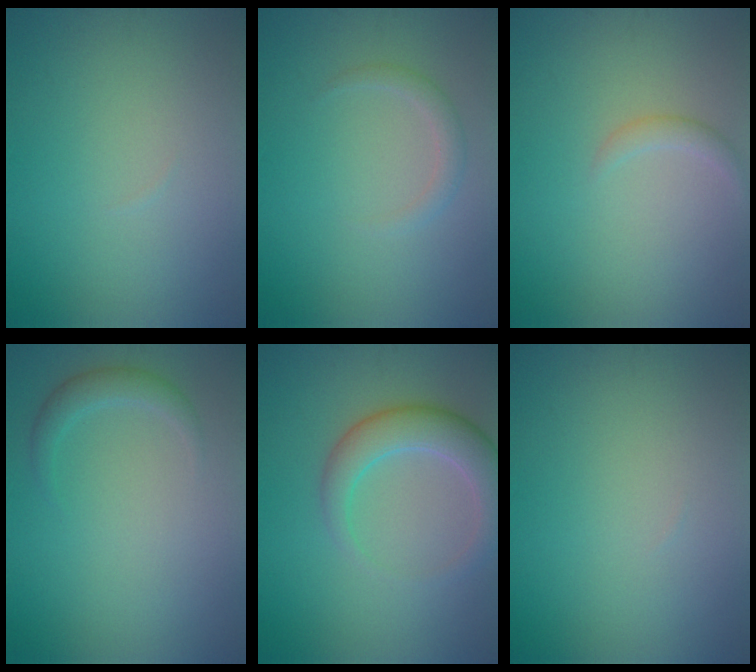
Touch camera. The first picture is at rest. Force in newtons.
{"total": 1.4, "press": 1.4, "slide": 0.1}
{"total": 1.1, "press": 1.1, "slide": 0.1}
{"total": 1.6, "press": 1.6, "slide": 0.1}
{"total": 4.5, "press": 4.5, "slide": 0.4}
{"total": 0.0}